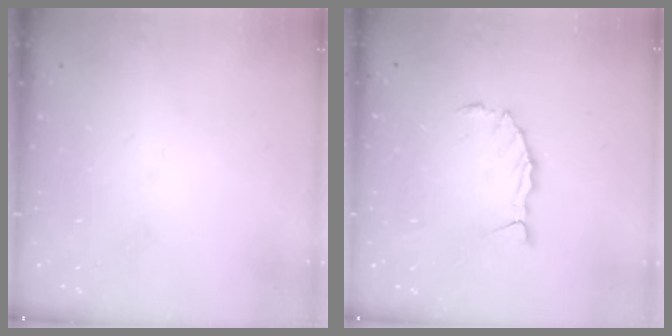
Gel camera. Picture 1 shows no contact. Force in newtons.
{"total": 2.8, "press": 2.8, "slide": 0.2}